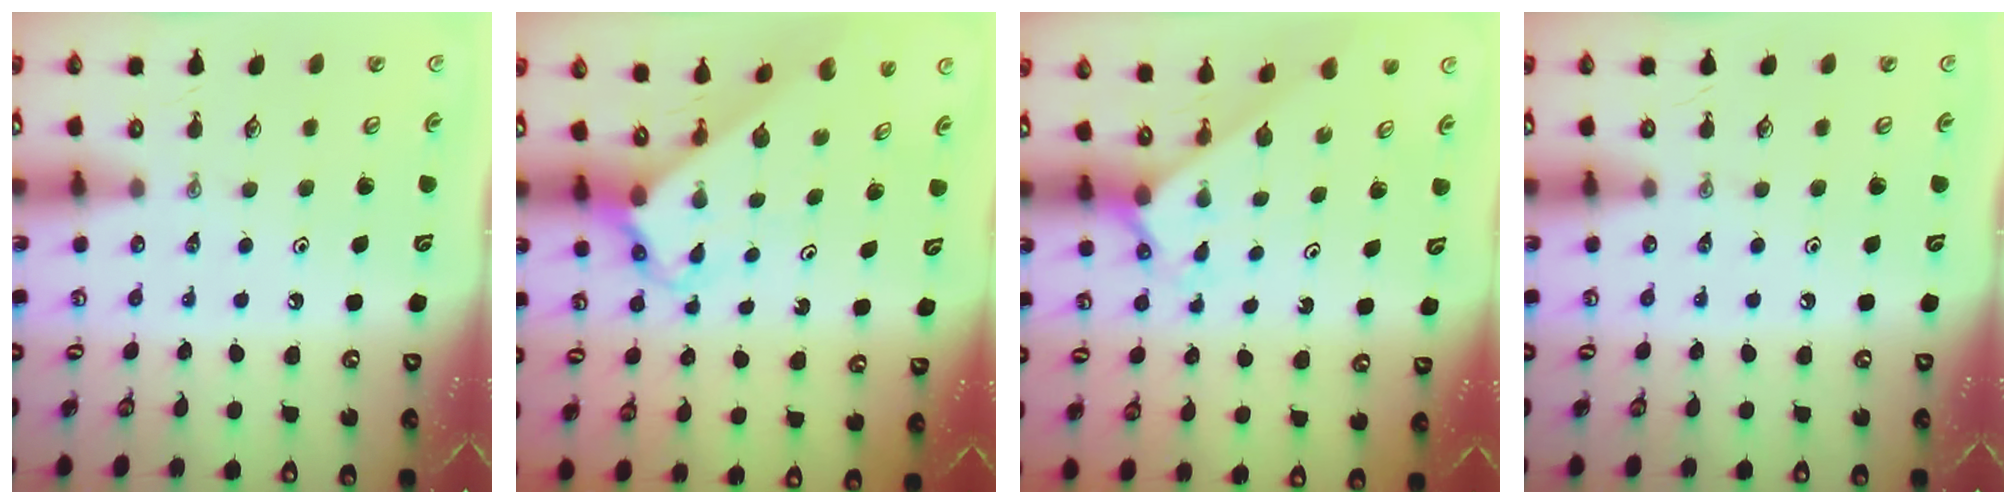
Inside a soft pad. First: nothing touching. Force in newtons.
{"total": 2.5, "press": 2.5, "slide": 0.2}
{"total": 2.1, "press": 2.1, "slide": 0.2}
{"total": 0.0}